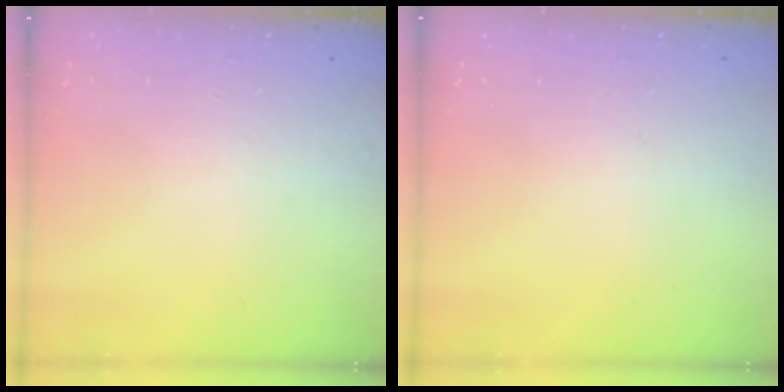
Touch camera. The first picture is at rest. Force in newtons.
{"total": 0.0}